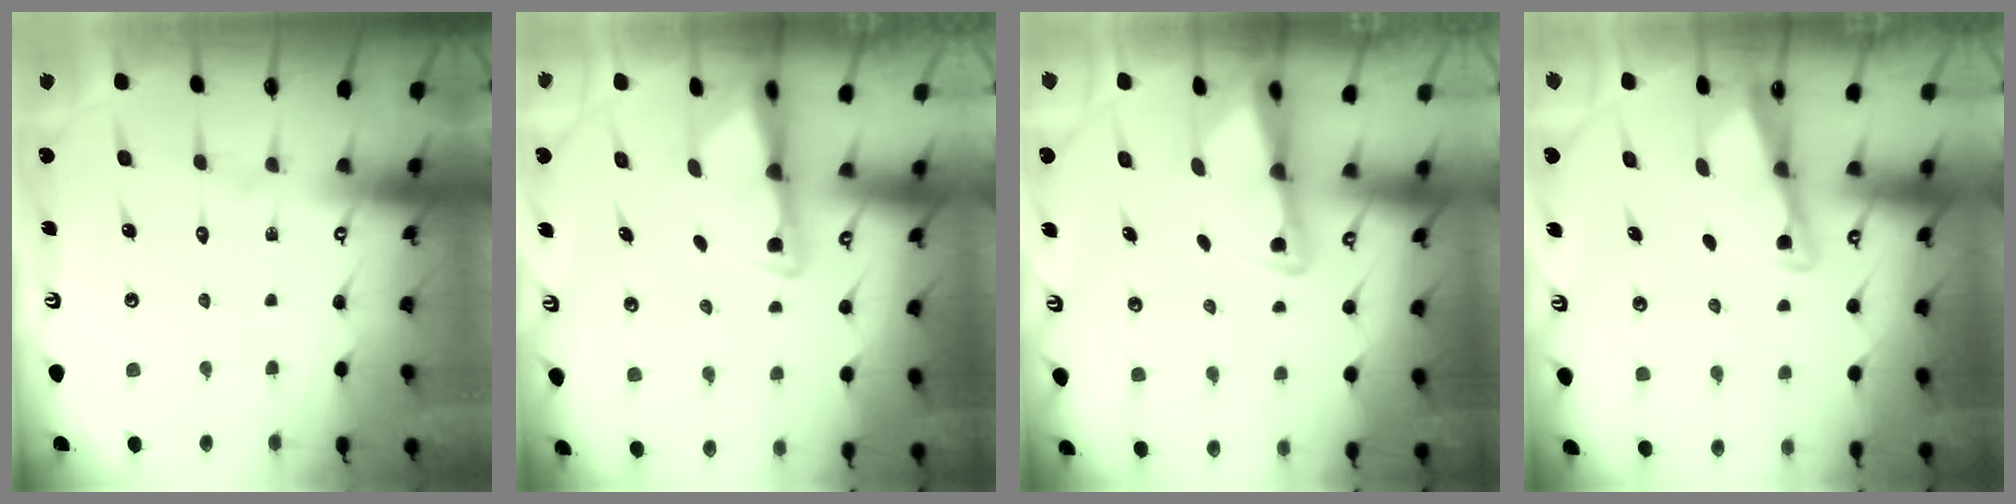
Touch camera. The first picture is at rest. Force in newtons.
{"total": 2.8, "press": 2.8, "slide": 0.6}
{"total": 2.3, "press": 2.2, "slide": 0.4}
{"total": 2.8, "press": 2.8, "slide": 0.3}